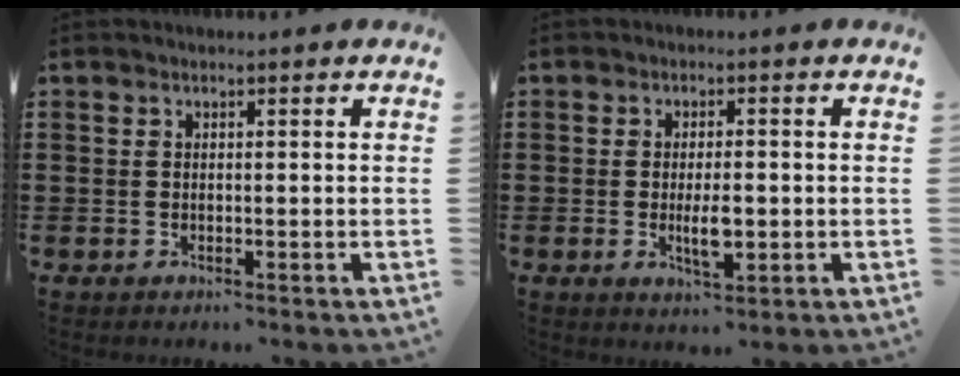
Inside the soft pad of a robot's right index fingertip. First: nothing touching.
{"total": 4.5, "force": [-0.7, 1.5, 4.2], "torque": [-0.081, -0.002, -0.014]}